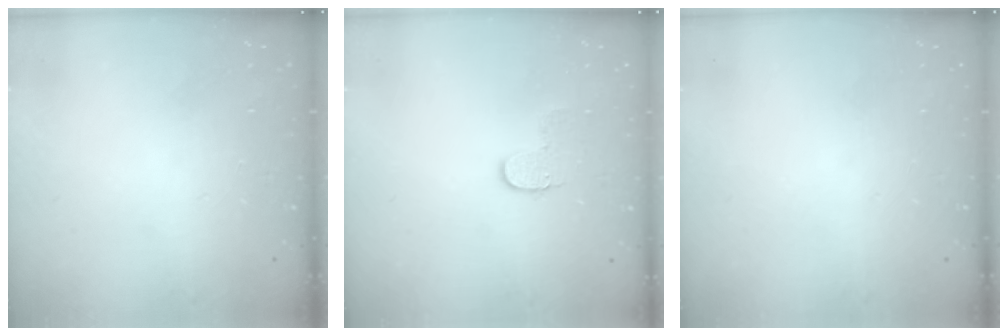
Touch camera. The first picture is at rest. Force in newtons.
{"total": 5.2, "press": 5.1, "slide": 0.6}
{"total": 0.0}